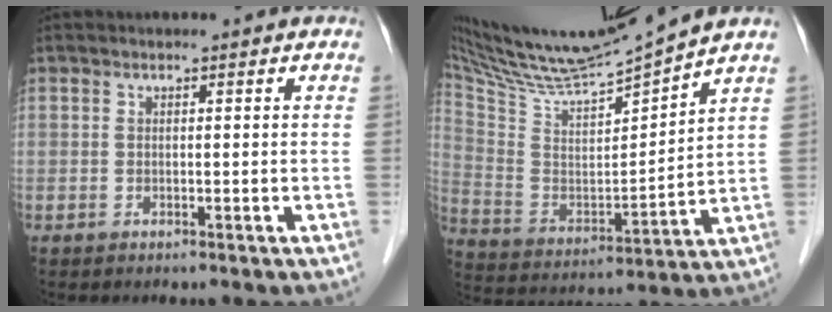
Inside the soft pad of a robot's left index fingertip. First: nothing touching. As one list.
[{"total": 18.3, "force": [16.7, -0.5, 7.7], "torque": [-0.146, -0.015, 0.298]}]